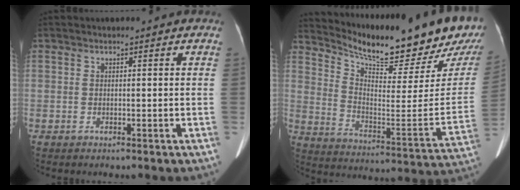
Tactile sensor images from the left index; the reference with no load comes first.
{"total": 24.9, "force": [21.5, 2.4, 12.5], "torque": [-0.207, -0.076, 0.298]}